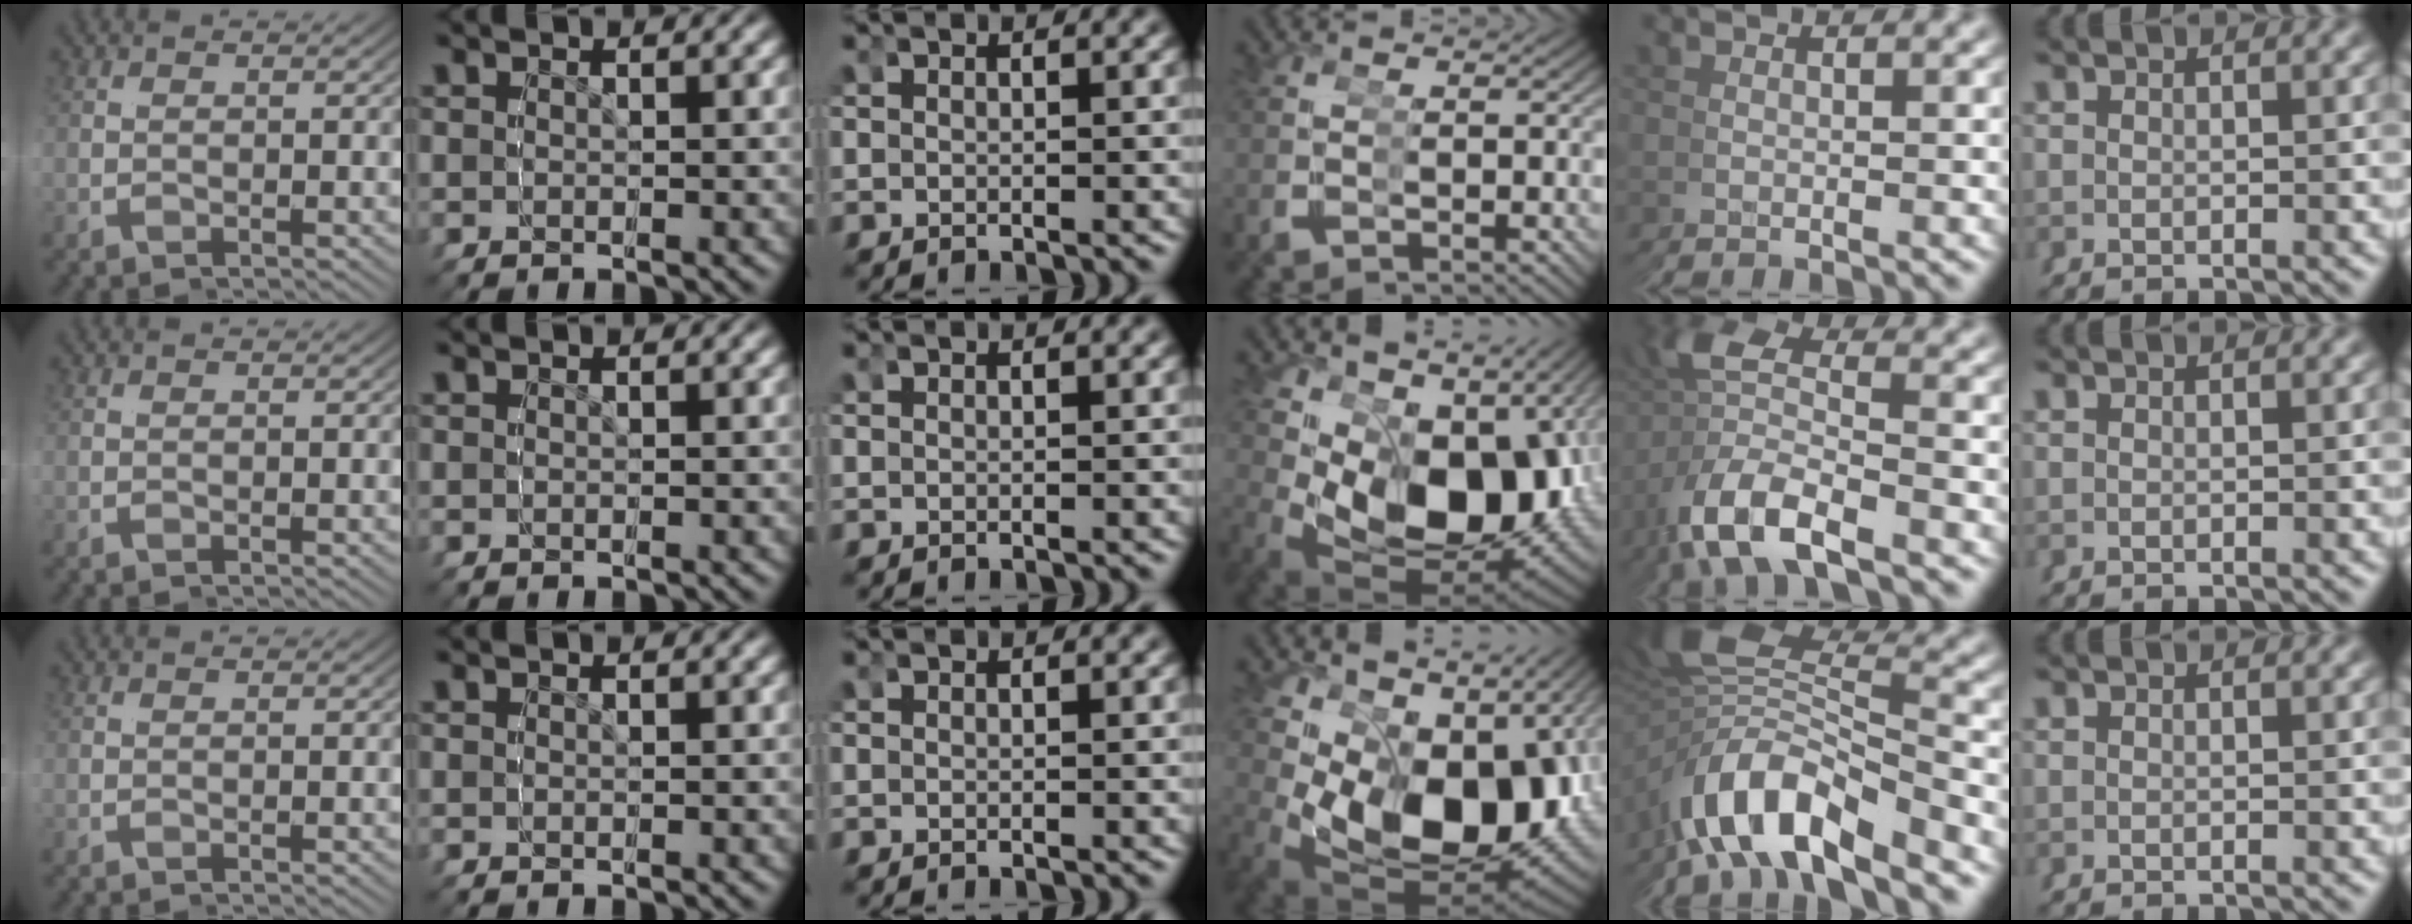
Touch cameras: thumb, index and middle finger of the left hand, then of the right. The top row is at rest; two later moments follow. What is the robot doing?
{"motion": "grasp_and_lifting", "object": "glasses"}